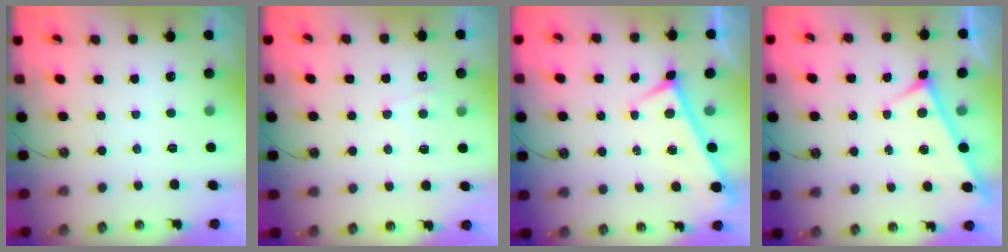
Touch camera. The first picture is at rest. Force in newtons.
{"total": 2.9, "press": 2.8, "slide": 0.6}
{"total": 0.0}
{"total": 3.6, "press": 3.6, "slide": 0.3}